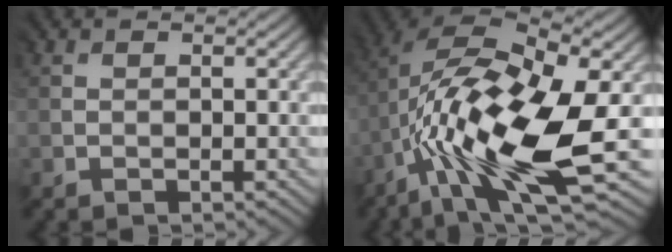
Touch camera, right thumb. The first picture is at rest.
{"total": 16.8, "force": [-3.2, 6.8, 15.0], "torque": [-0.281, 0.004, -0.060]}